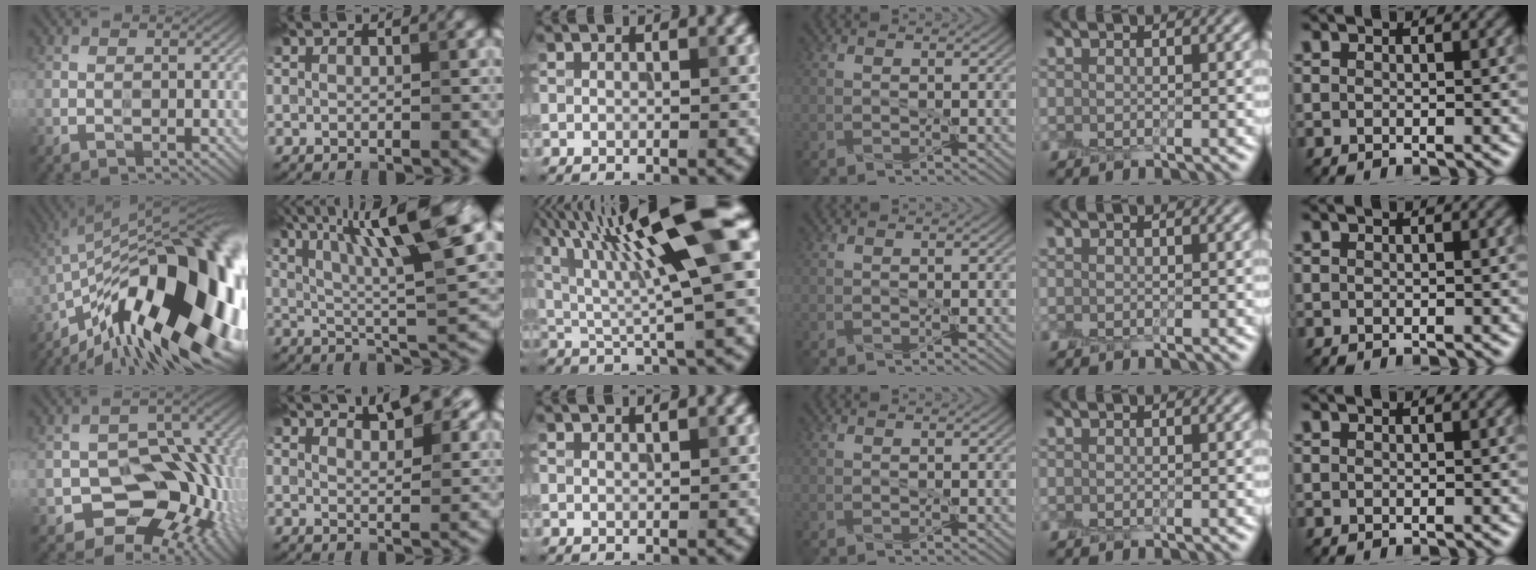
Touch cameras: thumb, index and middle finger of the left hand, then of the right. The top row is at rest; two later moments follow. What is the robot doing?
{"motion": "peel", "object": "aluminum foil"}